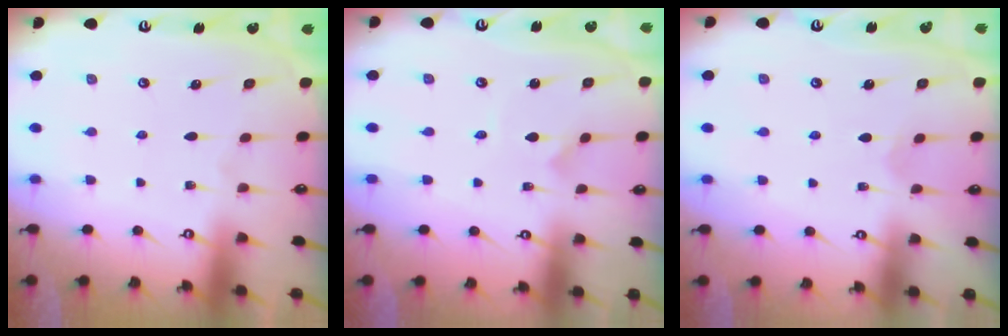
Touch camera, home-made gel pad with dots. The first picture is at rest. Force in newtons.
{"total": 0.6, "press": 0.5, "slide": 0.1}
{"total": 2.1, "press": 2.1, "slide": 0.3}